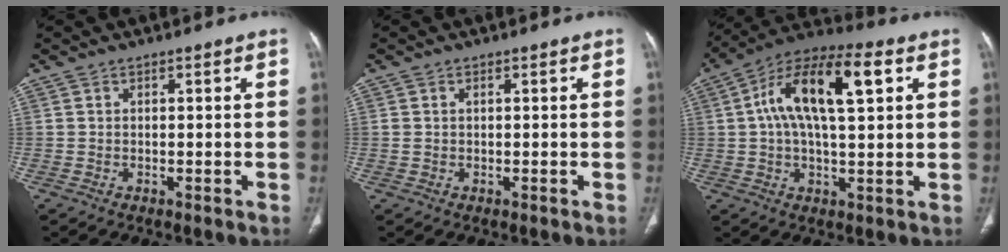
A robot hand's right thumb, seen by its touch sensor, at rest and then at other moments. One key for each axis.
{"total": 1.0, "fx": 0.3, "fy": 0.6, "fz": 0.8, "tx": -0.025, "ty": 0.009, "tz": 0.013}
{"total": 16.5, "fx": 4.4, "fy": 6.7, "fz": 14.5, "tx": -0.248, "ty": 0.025, "tz": 0.066}